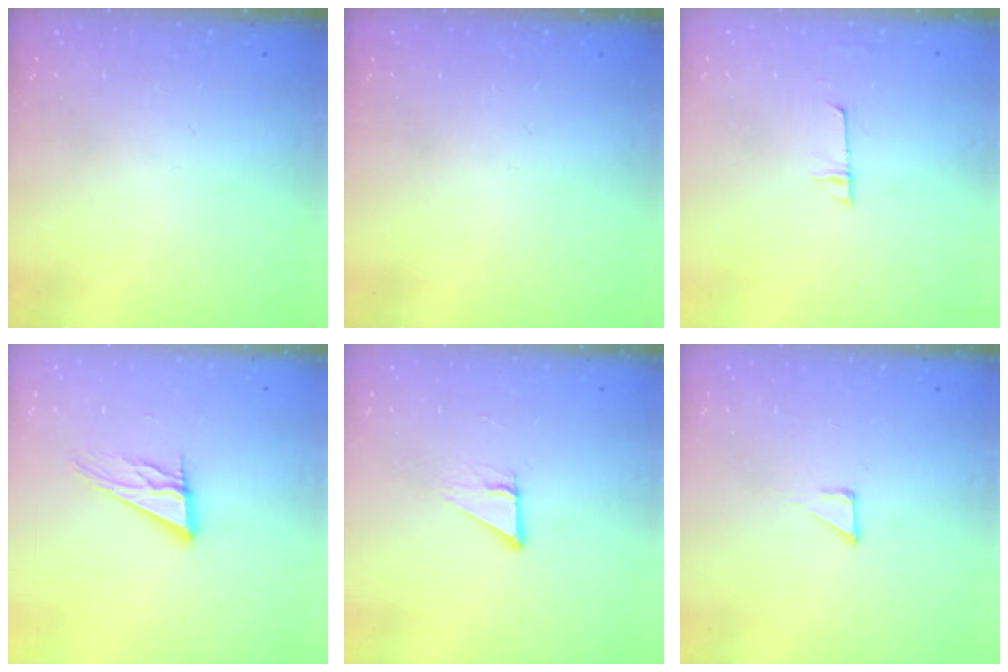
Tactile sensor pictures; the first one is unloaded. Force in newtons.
{"total": 0.0}
{"total": 4.4, "press": 4.4, "slide": 0.5}
{"total": 11.5, "press": 11.4, "slide": 1.9}
{"total": 3.7, "press": 3.7, "slide": 0.2}
{"total": 2.7, "press": 2.7, "slide": 0.3}